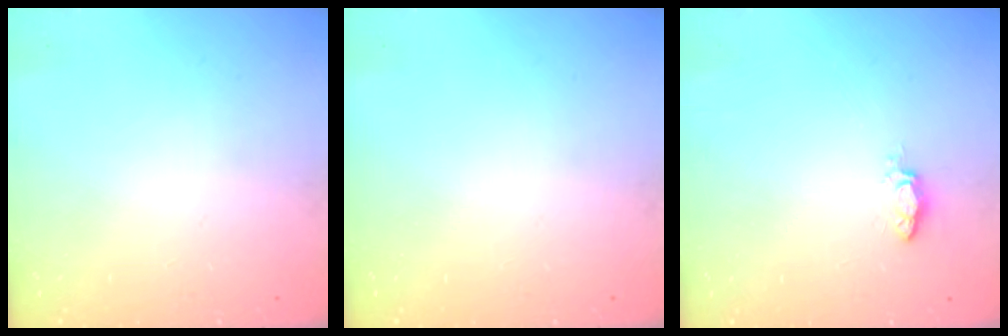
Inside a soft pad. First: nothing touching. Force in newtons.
{"total": 0.0}
{"total": 2.8, "press": 2.8, "slide": 0.4}